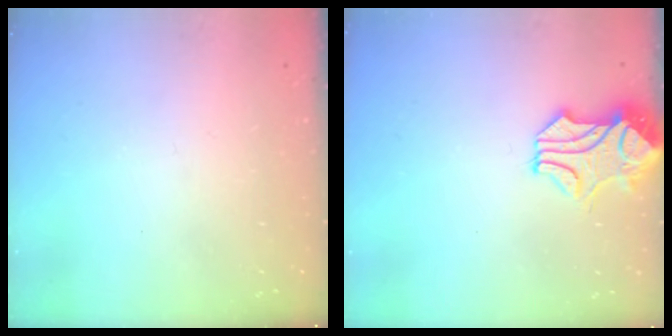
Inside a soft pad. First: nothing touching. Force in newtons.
{"total": 0.8, "press": 0.3, "slide": 0.7}